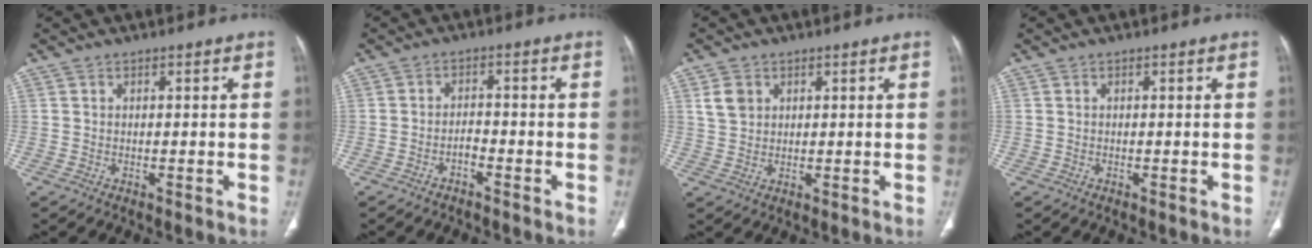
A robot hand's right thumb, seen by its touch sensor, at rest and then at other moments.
{"total": 2.3, "force": [-1.6, 0.9, 1.3], "torque": [-0.023, 0.020, -0.032]}
{"total": 3.9, "force": [1.6, 3.0, 1.8], "torque": [-0.025, -0.004, 0.036]}
{"total": 0.0}